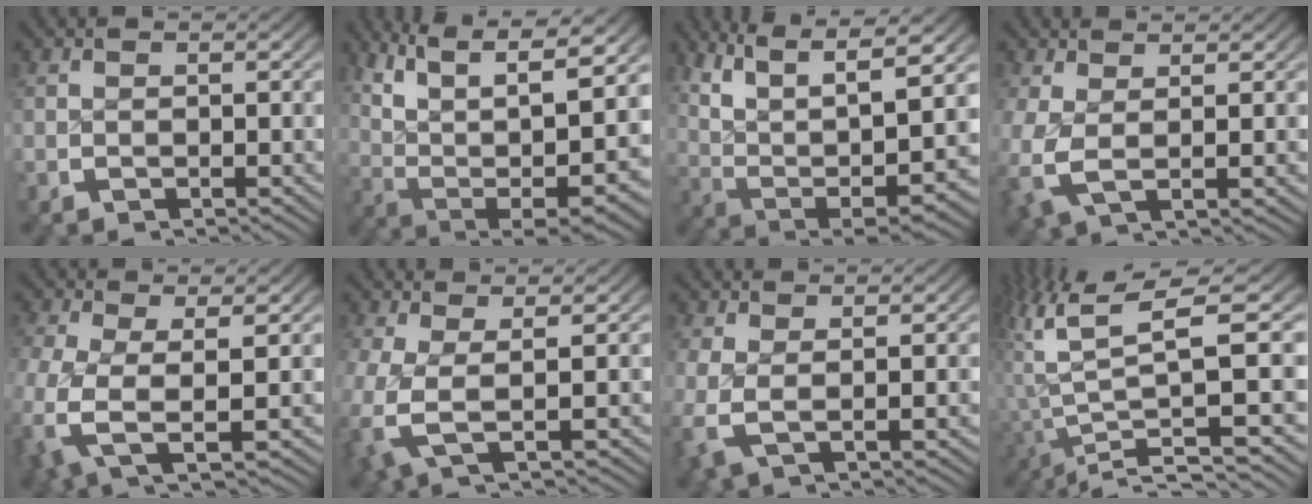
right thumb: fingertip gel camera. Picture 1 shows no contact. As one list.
[{"total": 17.0, "force": [1.2, 11.3, 12.7], "torque": [-0.230, -0.050, 0.036]}, {"total": 14.8, "force": [1.3, 9.7, 11.2], "torque": [-0.217, -0.049, 0.037]}, {"total": 4.0, "force": [0.6, 1.8, 3.5], "torque": [-0.090, -0.016, 0.022]}, {"total": 7.0, "force": [-0.1, 3.4, 6.1], "torque": [-0.166, -0.032, 0.014]}, {"total": 5.3, "force": [0.3, 2.3, 4.7], "torque": [-0.129, -0.023, 0.019]}, {"total": 3.5, "force": [0.4, 1.7, 3.1], "torque": [-0.085, -0.016, 0.018]}, {"total": 11.7, "force": [1.3, 5.6, 10.2], "torque": [-0.191, -0.011, 0.029]}]